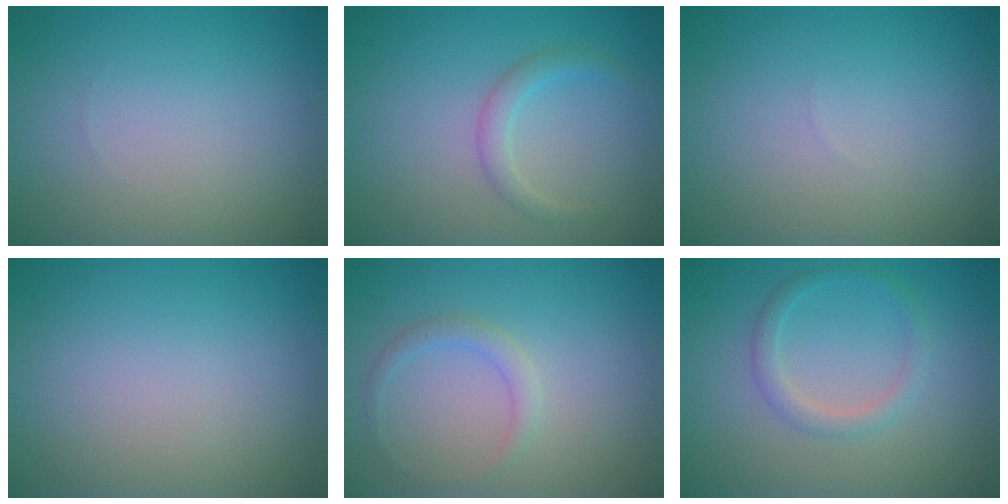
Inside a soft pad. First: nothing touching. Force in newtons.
{"total": 1.7, "press": 1.7, "slide": 0.1}
{"total": 0.0}
{"total": 0.0}
{"total": 1.4, "press": 1.4, "slide": 0.1}
{"total": 1.9, "press": 1.8, "slide": 0.1}